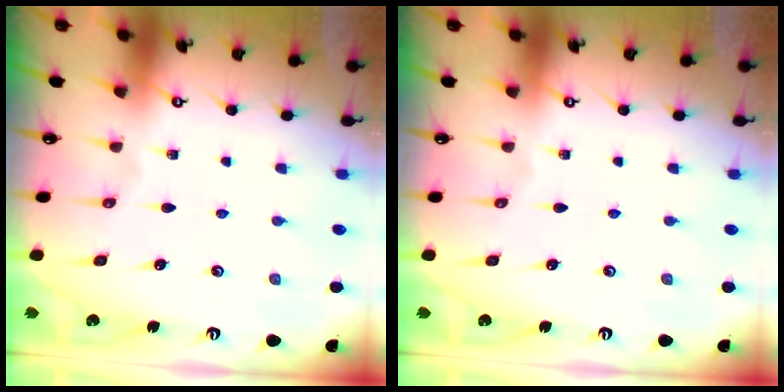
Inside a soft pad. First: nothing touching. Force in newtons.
{"total": 0.0}